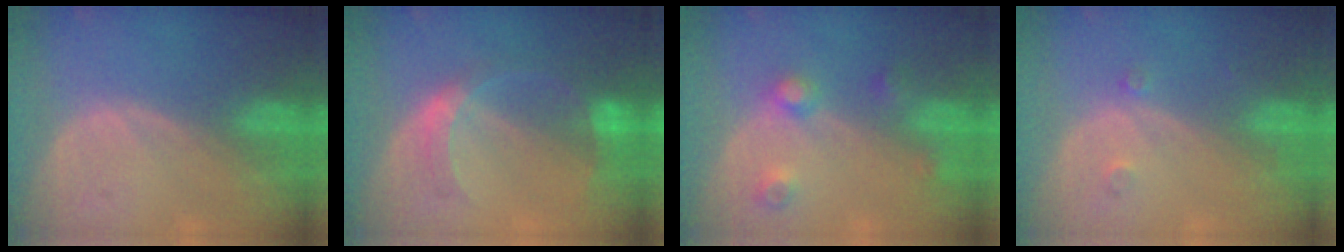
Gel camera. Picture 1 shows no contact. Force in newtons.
{"total": 6.7, "press": 5.9, "slide": 3.2}
{"total": 4.5, "press": 4.0, "slide": 2.1}
{"total": 1.5, "press": 1.2, "slide": 0.8}